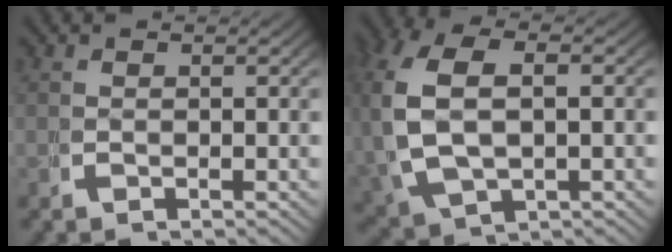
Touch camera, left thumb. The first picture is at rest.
{"total": 7.9, "force": [0.3, 5.1, 5.9], "torque": [-0.158, -0.018, 0.029]}